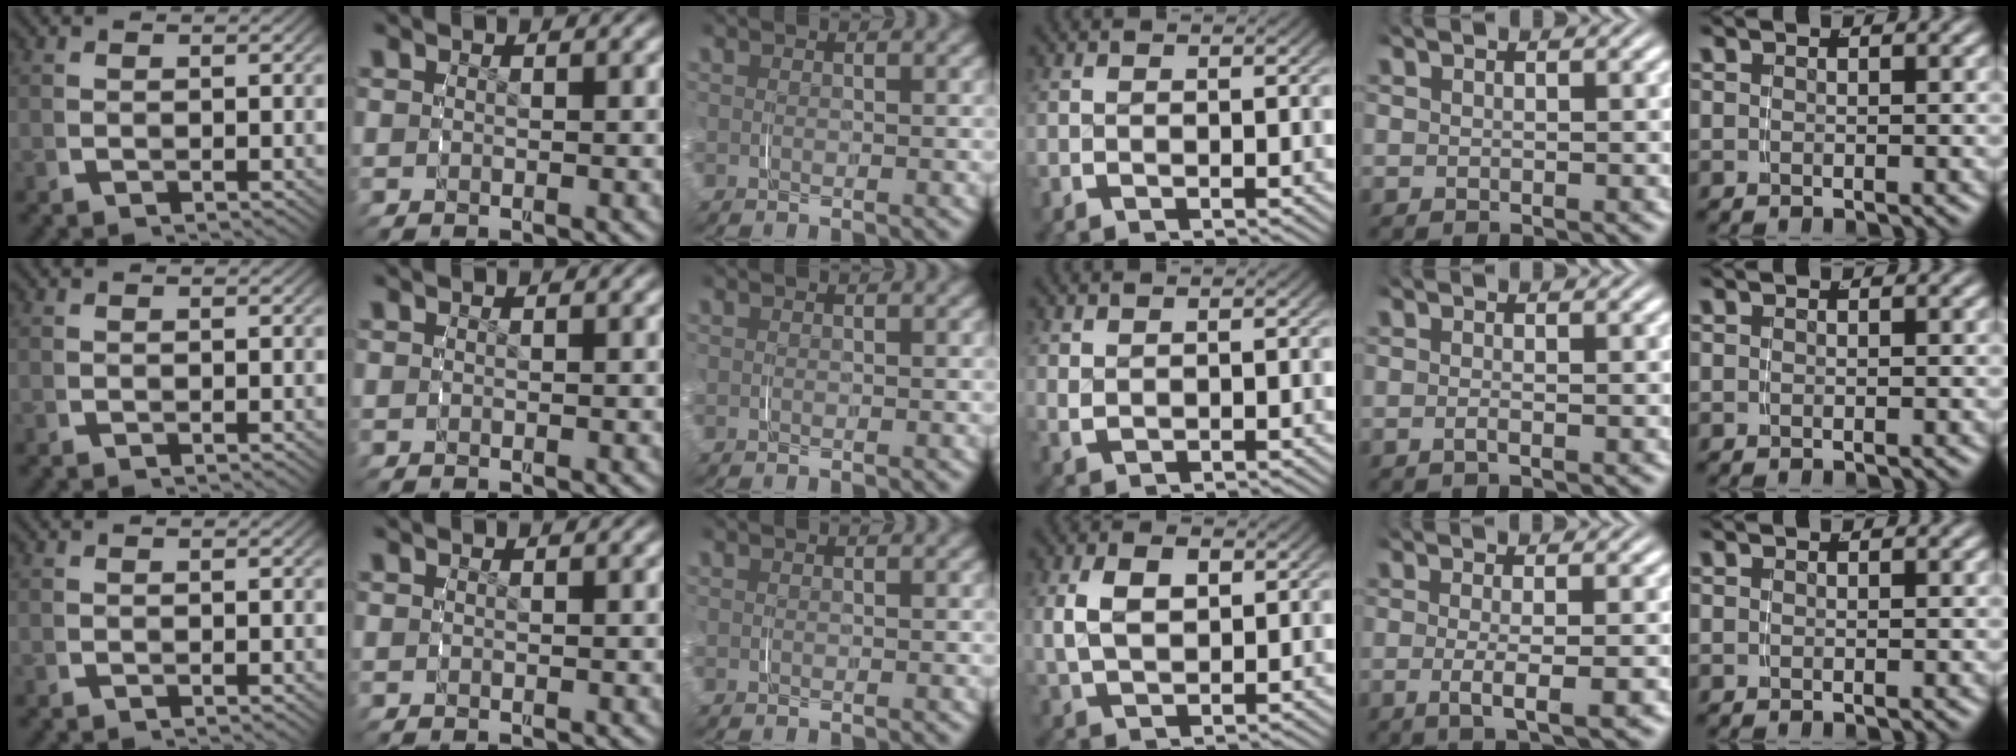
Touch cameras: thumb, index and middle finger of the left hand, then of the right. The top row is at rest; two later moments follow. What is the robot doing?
{"motion": "grasp_and_lifting", "object": "pen bag"}